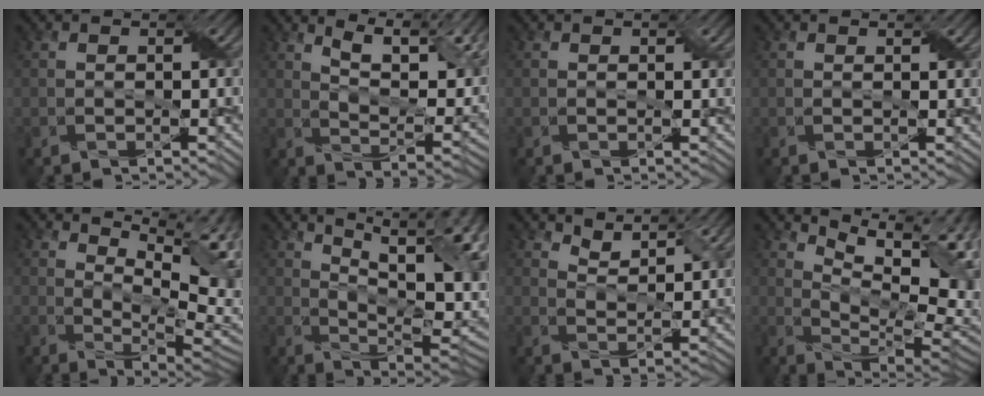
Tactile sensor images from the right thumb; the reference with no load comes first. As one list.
[{"total": 14.0, "force": [9.2, 4.3, 9.6], "torque": [-0.172, 0.012, 0.130]}, {"total": 0.5, "force": [0.3, 0.3, 0.3], "torque": [-0.003, -0.001, 0.005]}, {"total": 0.6, "force": [0.5, 0.1, 0.3], "torque": [-0.005, 0.000, 0.009]}, {"total": 12.0, "force": [5.6, 3.9, 9.9], "torque": [-0.160, 0.009, 0.078]}, {"total": 16.0, "force": [5.8, 5.9, 13.7], "torque": [-0.201, 0.034, 0.095]}, {"total": 4.8, "force": [4.0, 1.4, 2.3], "torque": [-0.054, -0.007, 0.075]}, {"total": 13.8, "force": [6.3, 4.8, 11.3], "torque": [-0.188, 0.012, 0.097]}]